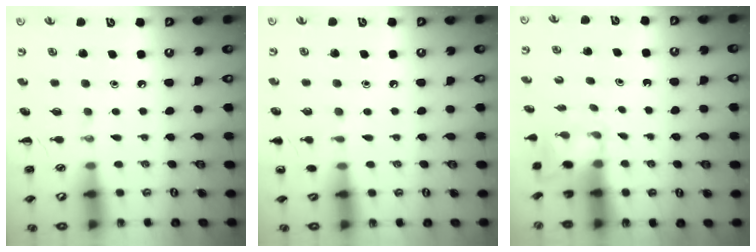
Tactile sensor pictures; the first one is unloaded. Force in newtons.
{"total": 5.5, "press": 5.2, "slide": 1.8}
{"total": 1.7, "press": 1.6, "slide": 0.6}